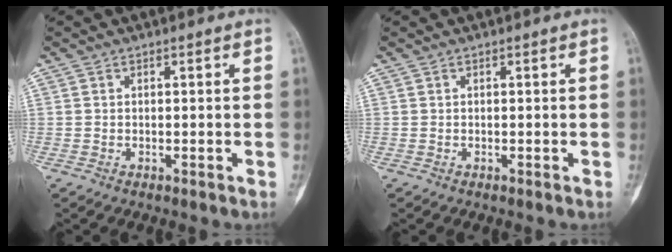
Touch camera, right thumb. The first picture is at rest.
{"total": 0.0}